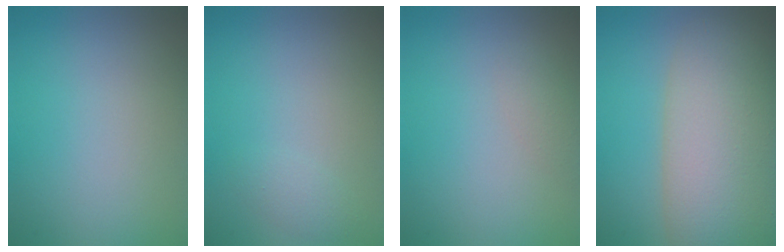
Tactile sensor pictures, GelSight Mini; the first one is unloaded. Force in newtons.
{"total": 1.1, "press": 1.1, "slide": 0.1}
{"total": 1.0, "press": 1.0, "slide": 0.0}
{"total": 12.4, "press": 12.4, "slide": 0.6}